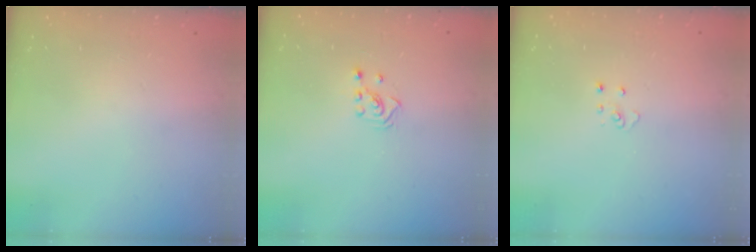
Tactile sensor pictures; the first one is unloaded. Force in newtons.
{"total": 2.3, "press": 2.2, "slide": 0.8}
{"total": 3.7, "press": 3.7, "slide": 0.3}